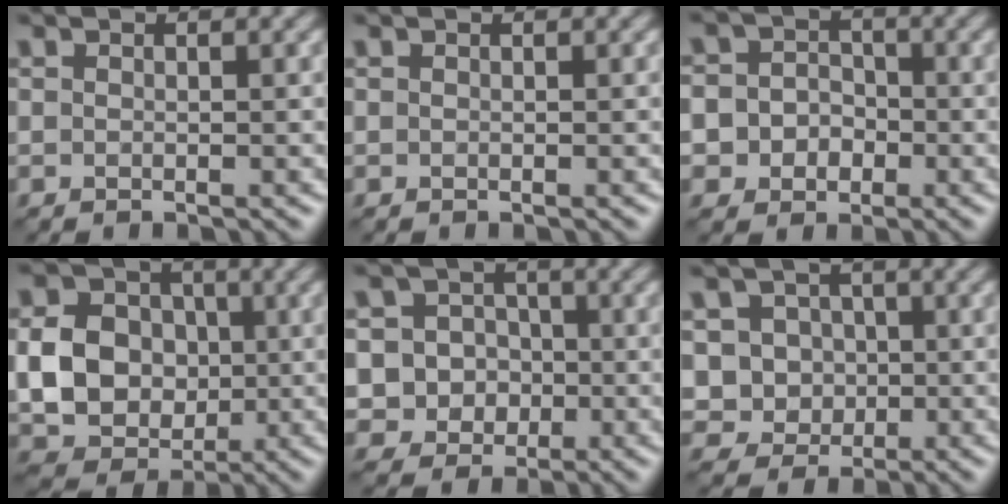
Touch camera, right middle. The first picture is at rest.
{"total": 0.0}
{"total": 5.4, "force": [-1.2, 5.0, 1.7], "torque": [-0.013, 0.016, -0.049]}
{"total": 8.2, "force": [-0.4, 7.1, 4.2], "torque": [-0.072, -0.002, -0.017]}
{"total": 5.4, "force": [-0.8, 5.1, 1.4], "torque": [-0.017, 0.021, -0.035]}
{"total": 5.2, "force": [0.2, 4.8, 1.9], "torque": [-0.033, 0.015, -0.006]}